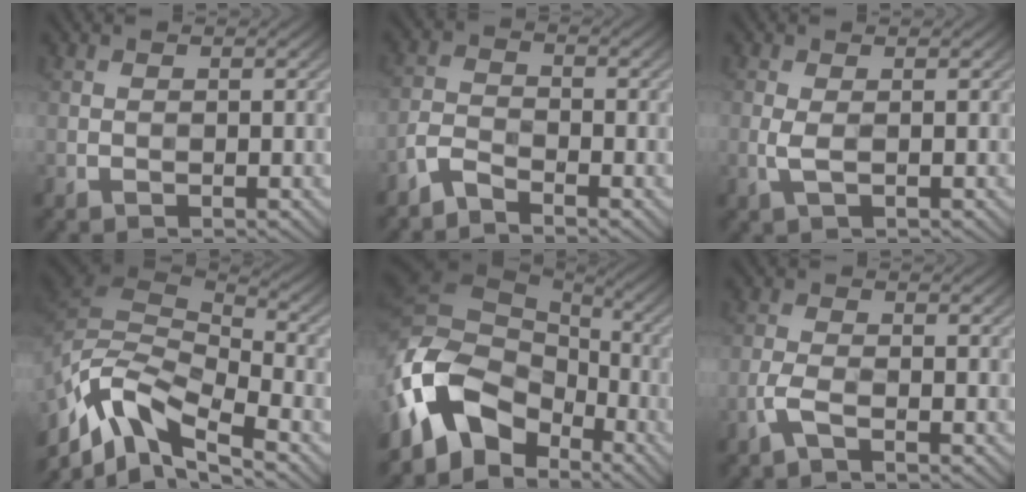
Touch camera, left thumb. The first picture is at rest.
{"total": 3.2, "force": [-2.9, 0.7, 1.2], "torque": [-0.030, -0.002, -0.074]}
{"total": 1.9, "force": [-0.2, 0.8, 1.7], "torque": [-0.049, 0.000, -0.007]}
{"total": 11.7, "force": [-6.4, 4.7, 8.5], "torque": [-0.181, -0.006, -0.132]}
{"total": 14.5, "force": [-5.6, 9.9, 8.9], "torque": [-0.214, -0.018, -0.109]}
{"total": 2.7, "force": [-1.5, 0.8, 2.0], "torque": [-0.054, 0.002, -0.039]}